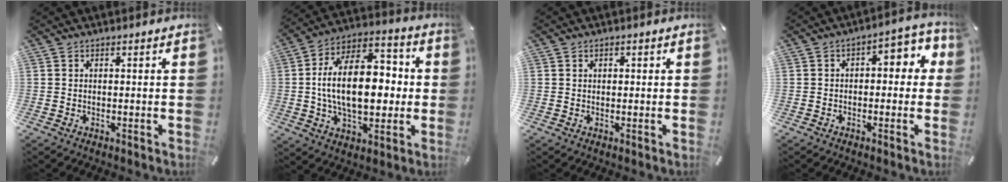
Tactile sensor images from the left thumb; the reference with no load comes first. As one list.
[{"total": 20.8, "force": [0.0, 12.4, 16.7], "torque": [-0.293, 0.005, -0.007]}, {"total": 0.9, "force": [0.2, 0.7, 0.4], "torque": [-0.008, 0.005, 0.004]}, {"total": 5.8, "force": [0.5, 3.5, 4.6], "torque": [-0.057, -0.002, -0.002]}]